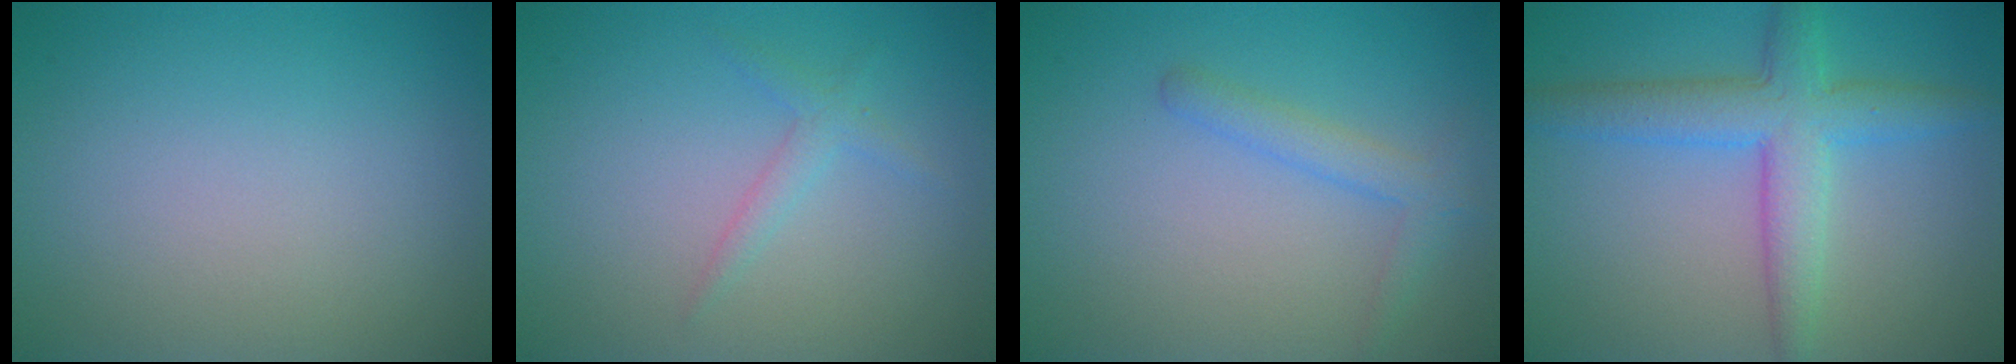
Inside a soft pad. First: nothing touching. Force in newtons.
{"total": 1.4, "press": 1.4, "slide": 0.0}
{"total": 2.0, "press": 2.0, "slide": 0.2}
{"total": 5.3, "press": 5.3, "slide": 0.1}